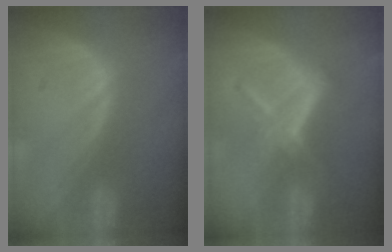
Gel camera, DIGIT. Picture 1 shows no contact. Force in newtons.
{"total": 5.9, "press": 5.1, "slide": 3.0}